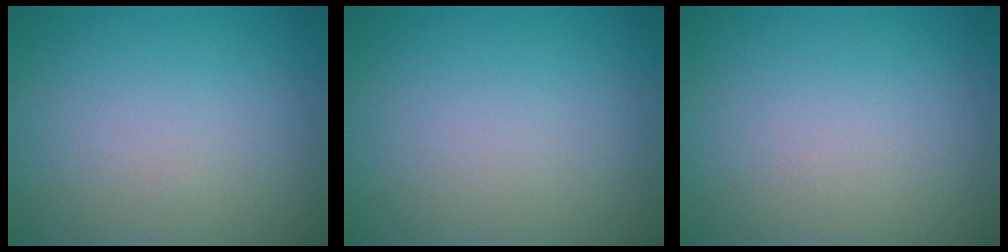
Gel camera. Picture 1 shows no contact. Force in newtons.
{"total": 0.0}
{"total": 0.0}